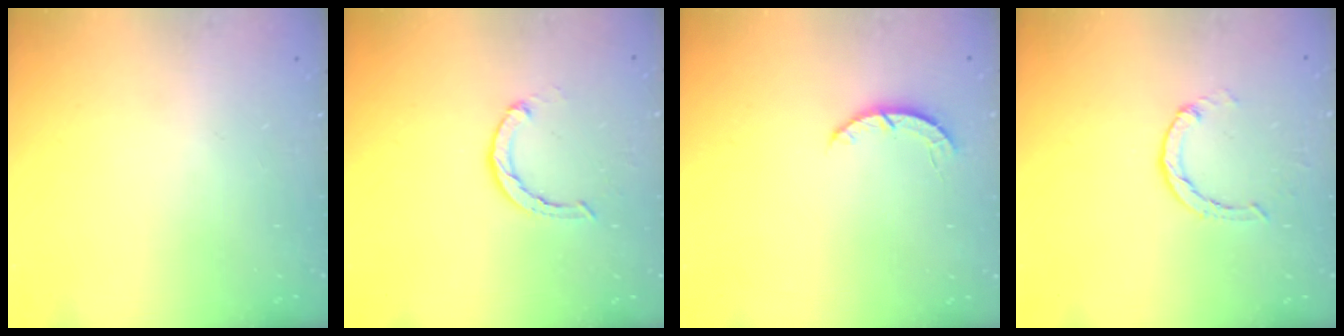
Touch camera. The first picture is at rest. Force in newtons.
{"total": 2.3, "press": 2.3, "slide": 0.3}
{"total": 2.8, "press": 2.8, "slide": 0.4}
{"total": 2.0, "press": 2.0, "slide": 0.2}